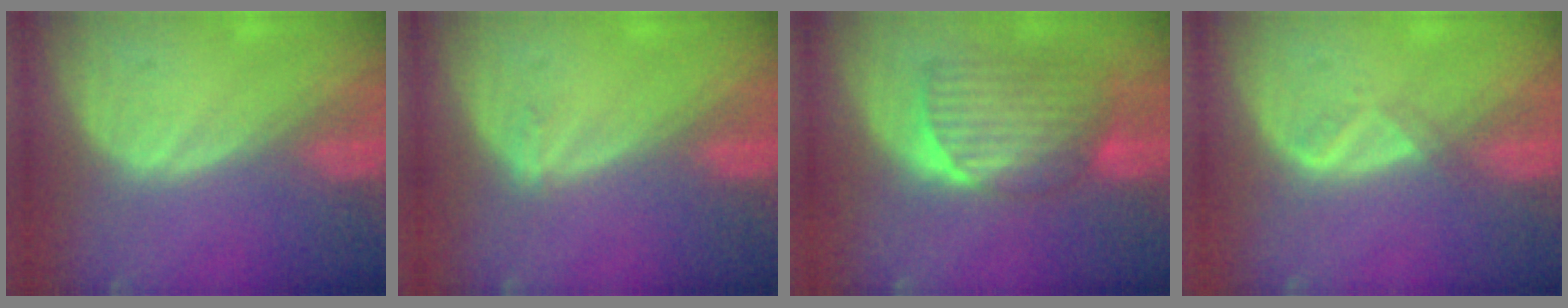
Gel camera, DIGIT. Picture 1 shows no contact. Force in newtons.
{"total": 0.9, "press": 0.6, "slide": 0.6}
{"total": 7.9, "press": 7.7, "slide": 1.5}
{"total": 1.6, "press": 1.5, "slide": 0.7}